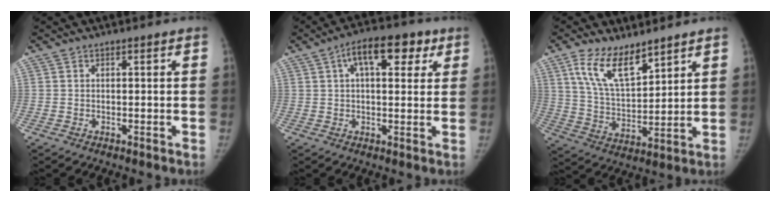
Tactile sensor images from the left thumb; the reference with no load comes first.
{"total": 11.6, "force": [4.9, 5.8, 8.8], "torque": [-0.103, 0.013, 0.068]}
{"total": 11.5, "force": [7.7, 4.9, 6.9], "torque": [-0.108, -0.047, 0.157]}